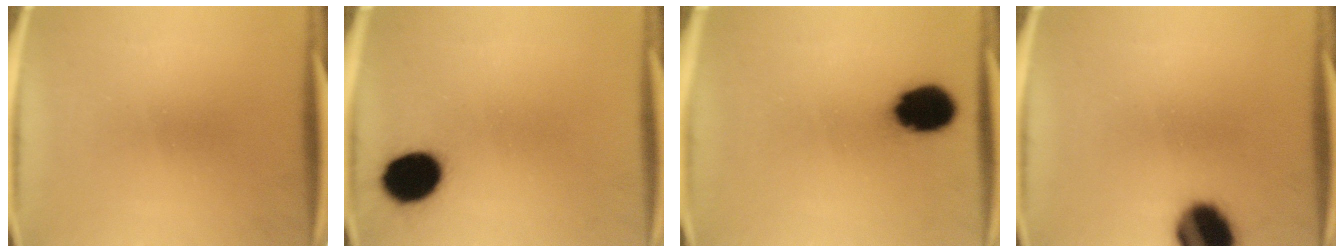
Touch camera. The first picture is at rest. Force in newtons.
{"total": 11.2}
{"total": 11.7}
{"total": 14.3}